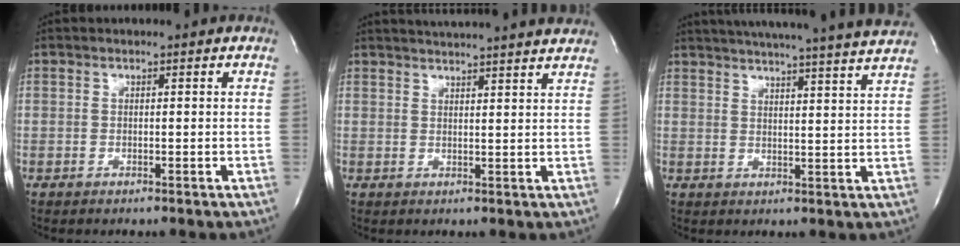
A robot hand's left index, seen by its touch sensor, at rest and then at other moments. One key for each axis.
{"total": 14.5, "fx": 13.6, "fy": -0.2, "fz": 4.9, "tx": -0.086, "ty": 0.001, "tz": 0.174}
{"total": 22.2, "fx": 20.3, "fy": -1.0, "fz": 9.0, "tx": -0.146, "ty": -0.021, "tz": 0.260}